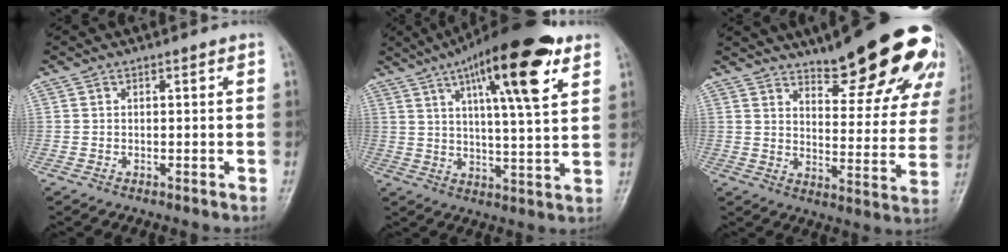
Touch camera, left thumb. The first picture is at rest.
{"total": 19.3, "force": [9.7, 4.4, 16.1], "torque": [-0.230, -0.023, 0.147]}
{"total": 23.9, "force": [17.4, 6.8, 14.9], "torque": [-0.151, -0.093, 0.220]}